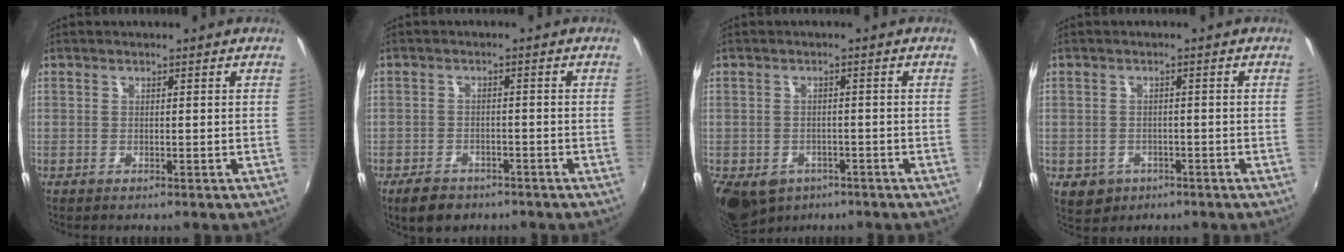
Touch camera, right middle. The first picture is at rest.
{"total": 5.5, "force": [-4.0, 3.0, 2.3], "torque": [-0.062, -0.003, -0.060]}
{"total": 10.8, "force": [-6.2, 7.2, 5.1], "torque": [-0.129, -0.030, -0.091]}
{"total": 5.1, "force": [-2.2, 4.2, 1.9], "torque": [-0.045, -0.006, -0.024]}